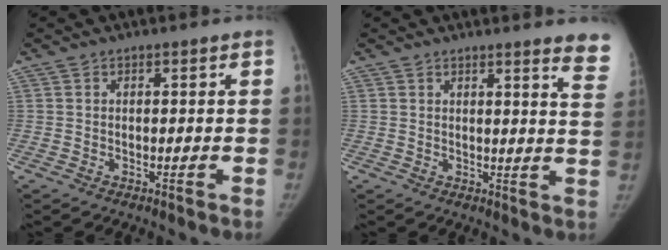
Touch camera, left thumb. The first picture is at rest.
{"total": 7.9, "force": [6.8, 0.2, 4.0], "torque": [-0.025, -0.051, 0.051]}